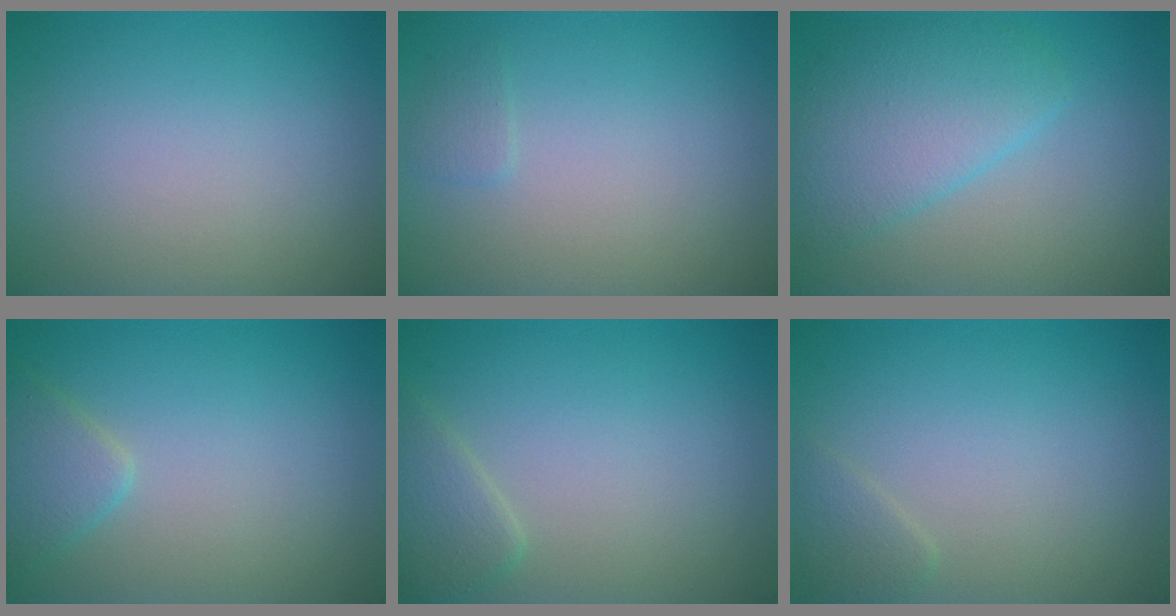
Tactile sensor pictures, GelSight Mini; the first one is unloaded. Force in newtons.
{"total": 0.8, "press": 0.8, "slide": 0.0}
{"total": 5.0, "press": 5.0, "slide": 0.2}
{"total": 2.3, "press": 2.3, "slide": 0.2}
{"total": 2.2, "press": 2.1, "slide": 0.2}
{"total": 1.2, "press": 1.2, "slide": 0.0}